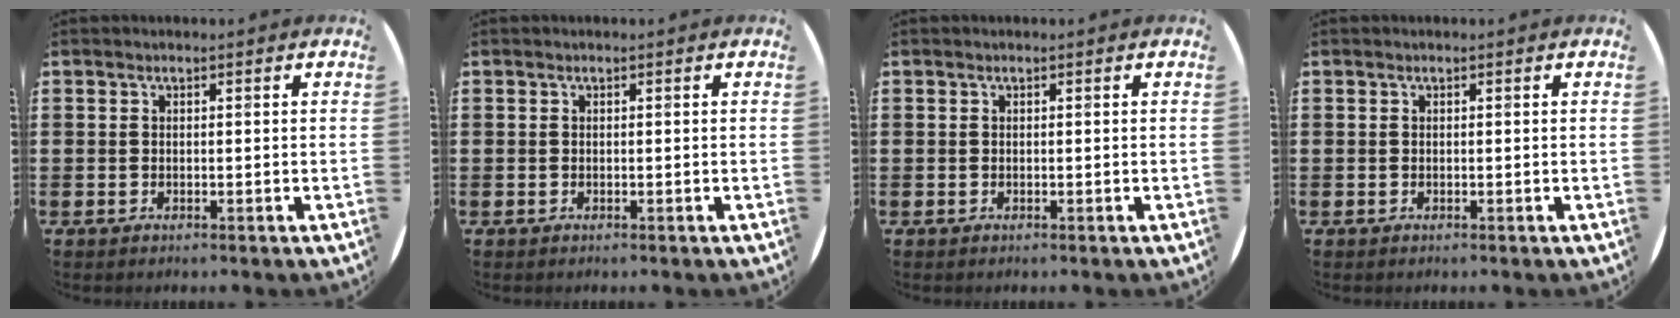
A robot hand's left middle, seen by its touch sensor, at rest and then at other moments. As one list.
[{"total": 0.0}, {"total": 0.0}, {"total": 0.0}]